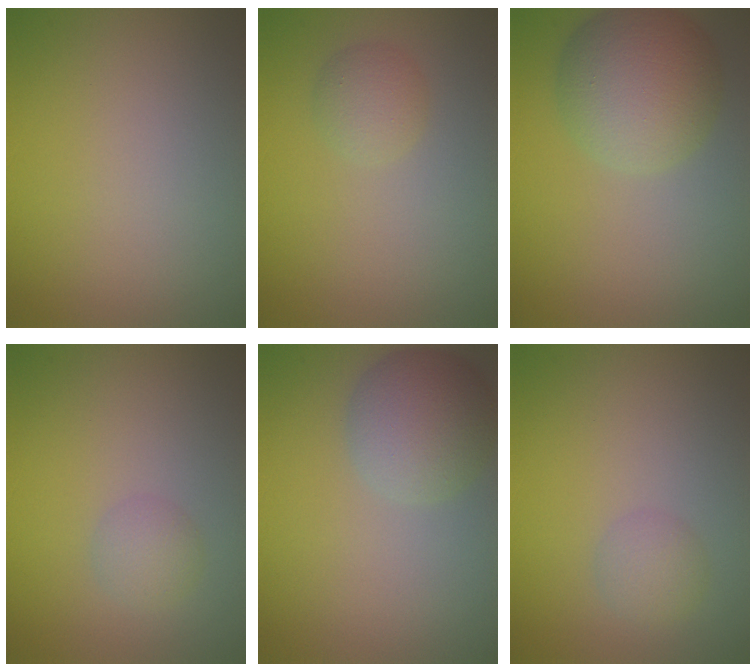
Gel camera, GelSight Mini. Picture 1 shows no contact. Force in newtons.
{"total": 1.9, "press": 1.9, "slide": 0.1}
{"total": 6.6, "press": 6.6, "slide": 0.2}
{"total": 1.6, "press": 1.6, "slide": 0.0}
{"total": 4.7, "press": 4.7, "slide": 0.1}
{"total": 1.6, "press": 1.6, "slide": 0.1}